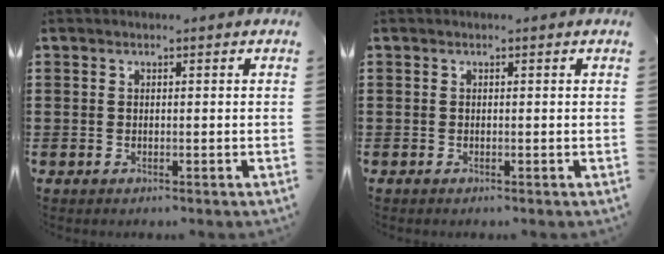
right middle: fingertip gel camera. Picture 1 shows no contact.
{"total": 0.0}